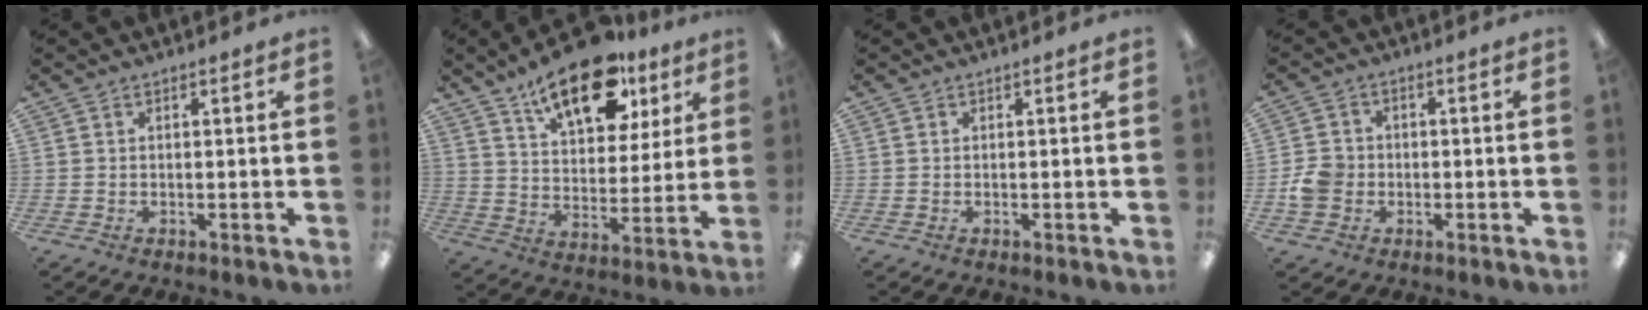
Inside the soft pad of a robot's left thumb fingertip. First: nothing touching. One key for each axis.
{"total": 18.6, "fx": 12.5, "fy": 8.8, "fz": 10.7, "tx": -0.161, "ty": -0.060, "tz": 0.211}
{"total": 0.0}
{"total": 5.6, "fx": -1.2, "fy": 5.0, "fz": 2.4, "tx": -0.040, "ty": 0.011, "tz": -0.020}